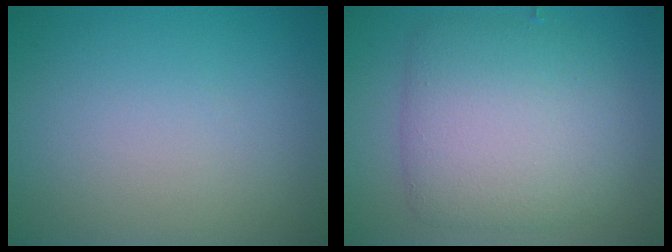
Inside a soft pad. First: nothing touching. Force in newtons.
{"total": 6.7, "press": 6.7, "slide": 0.2}